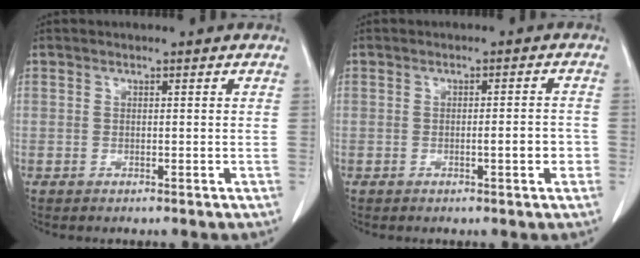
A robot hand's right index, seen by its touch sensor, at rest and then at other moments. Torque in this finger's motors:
{"motor_torque": [0.76, -0.32, 0.34, 0.07]}